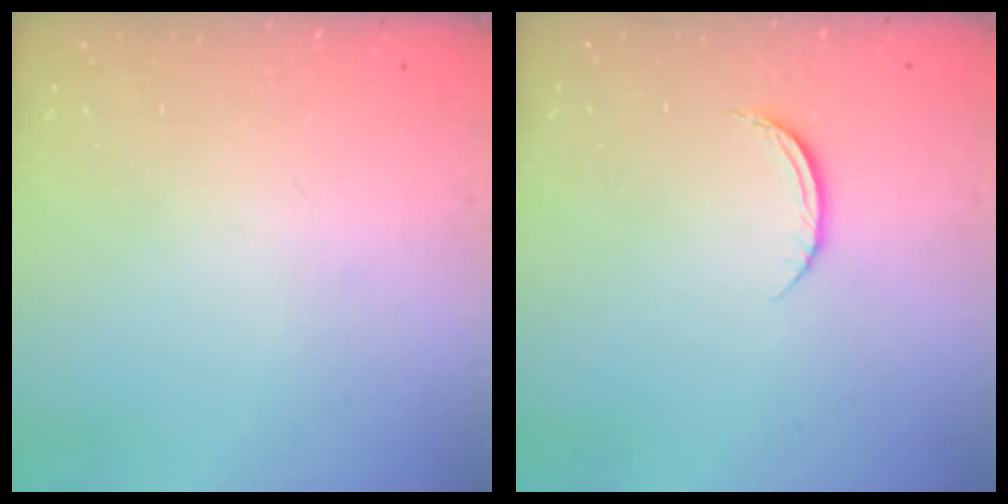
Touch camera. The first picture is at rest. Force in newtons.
{"total": 5.0, "press": 4.9, "slide": 0.6}